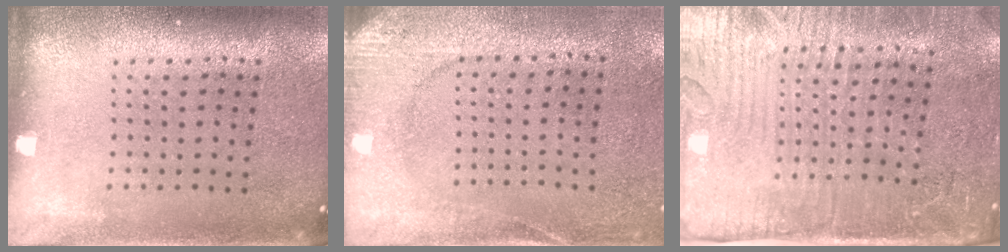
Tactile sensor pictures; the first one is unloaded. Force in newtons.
{"total": 2.7, "press": 2.3, "slide": 1.3}
{"total": 4.2, "press": 3.6, "slide": 2.1}